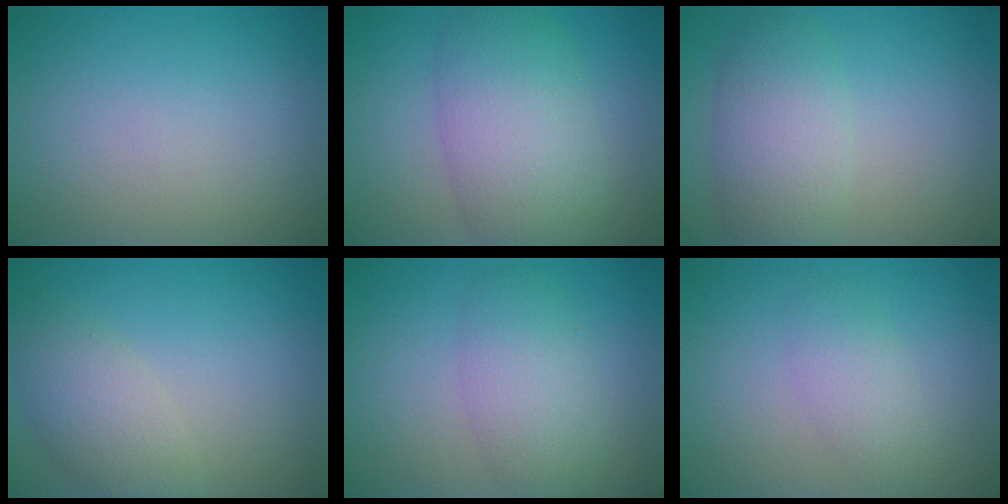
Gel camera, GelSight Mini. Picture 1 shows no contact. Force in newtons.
{"total": 7.6, "press": 7.6, "slide": 0.1}
{"total": 4.6, "press": 4.6, "slide": 0.3}
{"total": 3.7, "press": 3.7, "slide": 0.3}
{"total": 3.9, "press": 3.9, "slide": 0.1}
{"total": 2.5, "press": 2.5, "slide": 0.0}